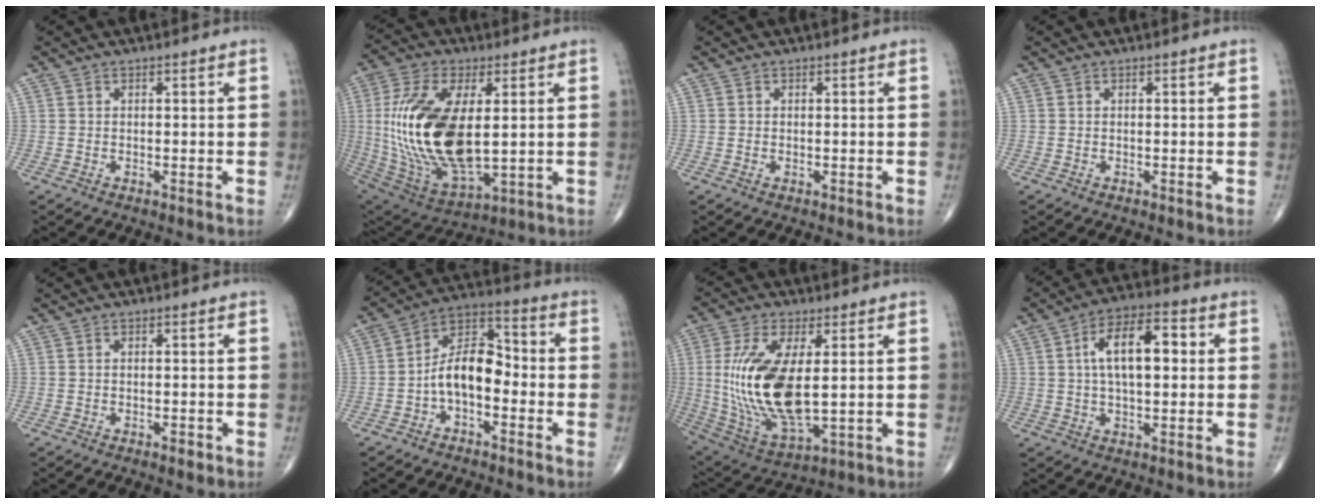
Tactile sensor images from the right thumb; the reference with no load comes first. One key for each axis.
{"total": 23.9, "fx": 1.7, "fy": 11.6, "fz": 20.9, "tx": -0.426, "ty": -0.020, "tz": 0.044}
{"total": 0.0}
{"total": 0.0}
{"total": 1.1, "fx": -0.7, "fy": 0.4, "fz": 0.7, "tx": -0.009, "ty": -0.001, "tz": -0.012}
{"total": 10.3, "fx": -2.6, "fy": 5.8, "fz": 8.0, "tx": -0.119, "ty": 0.046, "tz": -0.059}
{"total": 18.9, "fx": 1.2, "fy": 8.2, "fz": 17.0, "tx": -0.352, "ty": -0.021, "tz": 0.037}
{"total": 11.9, "fx": 1.8, "fy": 5.6, "fz": 10.3, "tx": -0.164, "ty": 0.020, "tz": 0.024}